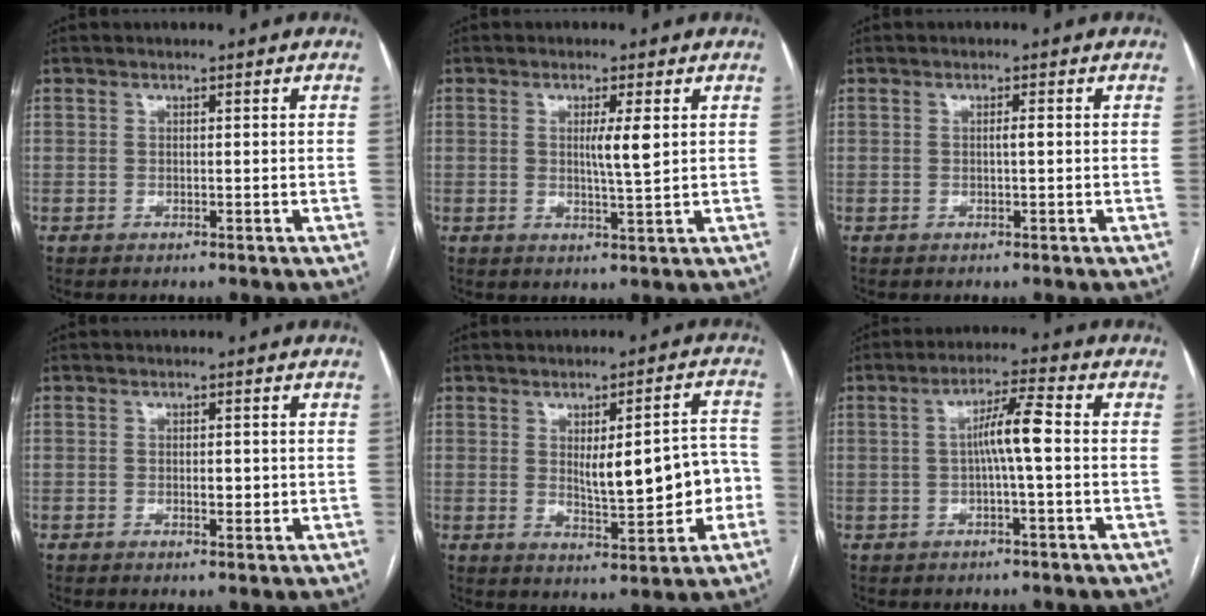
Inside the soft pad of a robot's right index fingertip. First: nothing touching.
{"total": 3.9, "force": [0.9, 0.0, 3.8], "torque": [-0.065, -0.005, 0.013]}
{"total": 0.9, "force": [0.1, 0.1, 0.9], "torque": [-0.016, 0.001, 0.002]}
{"total": 1.9, "force": [-0.2, 0.9, 1.6], "torque": [-0.026, 0.000, 0.000]}
{"total": 10.9, "force": [-0.7, 3.2, 10.4], "torque": [-0.139, 0.019, 0.005]}
{"total": 6.0, "force": [0.1, 0.4, 5.9], "torque": [-0.106, 0.016, 0.002]}